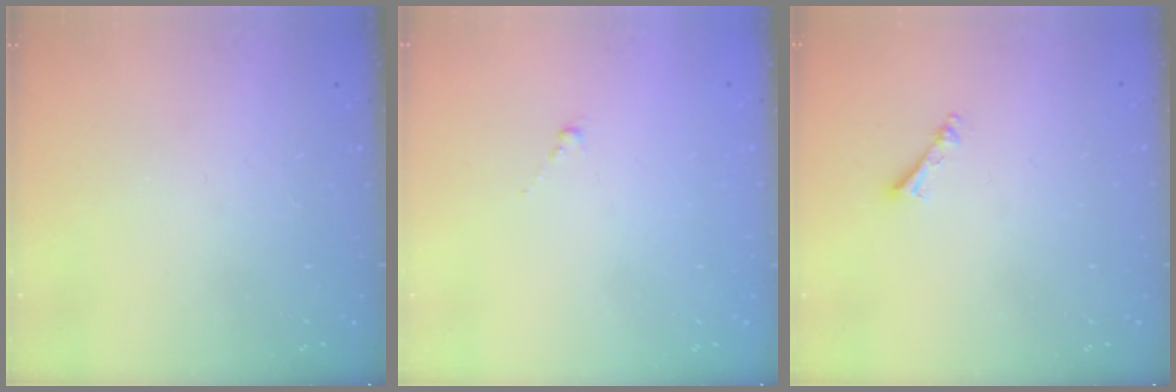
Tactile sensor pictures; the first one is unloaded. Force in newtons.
{"total": 0.8, "press": 0.7, "slide": 0.5}
{"total": 2.5, "press": 2.5, "slide": 0.3}